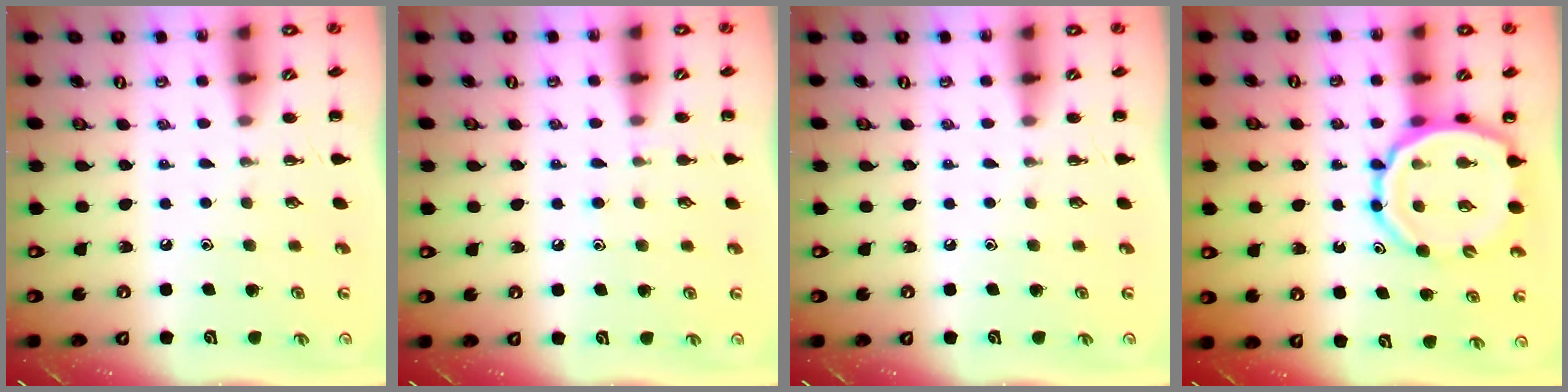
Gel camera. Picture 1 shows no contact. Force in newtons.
{"total": 6.6, "press": 6.3, "slide": 2.0}
{"total": 0.0}
{"total": 13.8, "press": 13.2, "slide": 3.9}